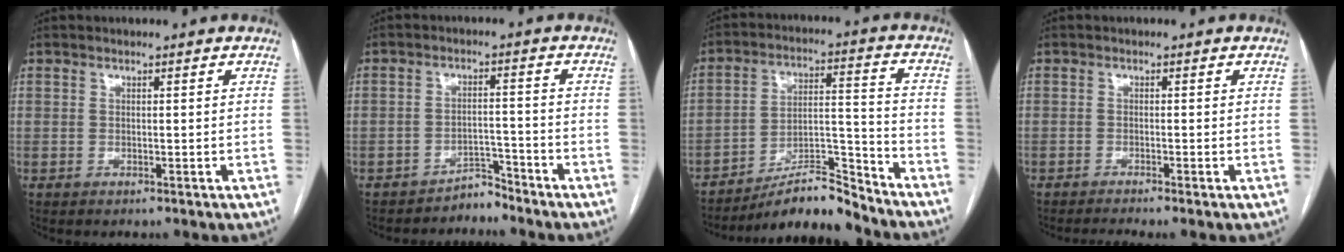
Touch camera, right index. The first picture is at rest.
{"total": 3.1, "force": [-3.0, 0.9, -0.4], "torque": [0.017, 0.002, -0.047]}
{"total": 10.4, "force": [-9.8, 1.1, 3.4], "torque": [-0.047, 0.034, -0.167]}
{"total": 2.6, "force": [-2.1, -0.5, 1.4], "torque": [-0.021, 0.000, -0.035]}